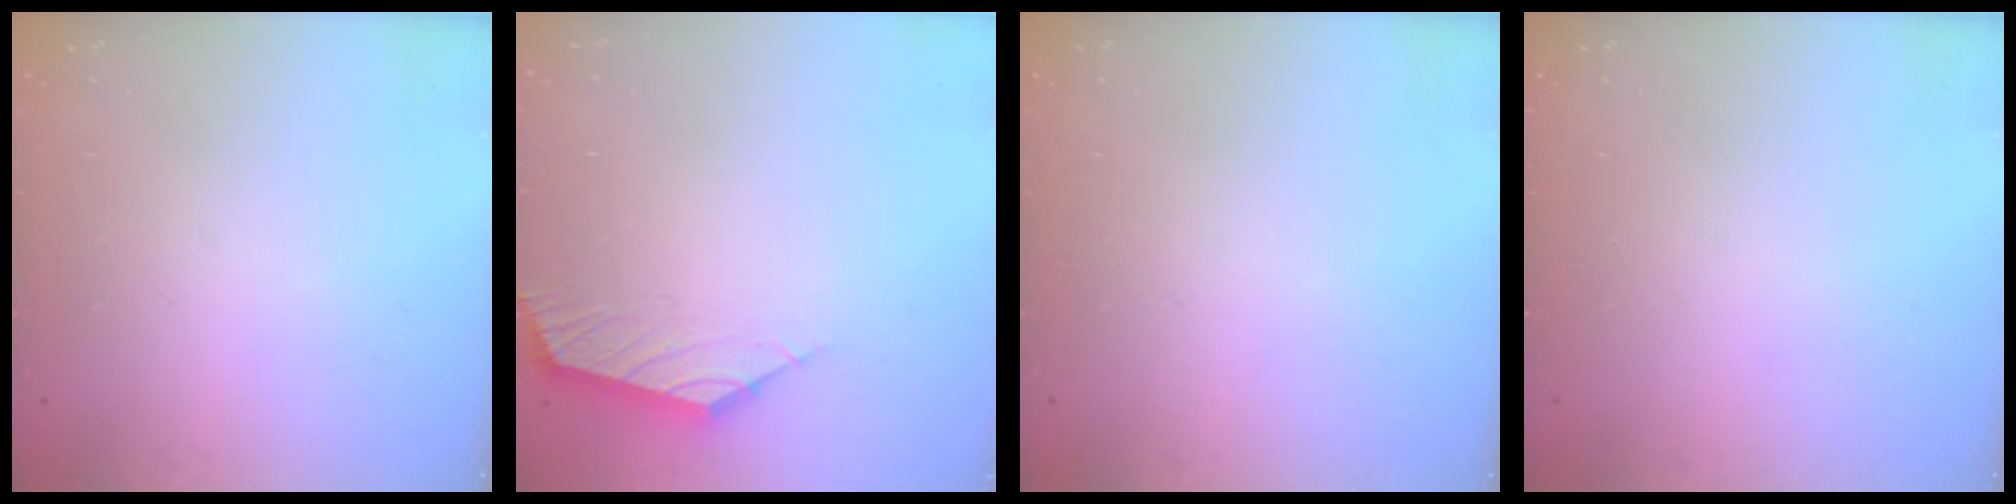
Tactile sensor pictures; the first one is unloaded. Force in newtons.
{"total": 3.0, "press": 2.9, "slide": 0.8}
{"total": 0.0}
{"total": 0.0}